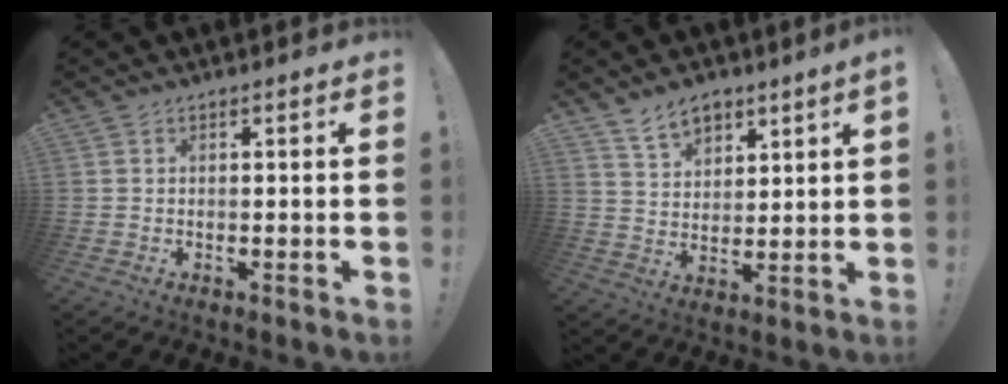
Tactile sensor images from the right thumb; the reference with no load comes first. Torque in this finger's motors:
{"motor_torque": [-0.54, 0.67, 0.15, 0.17, 0.00]}